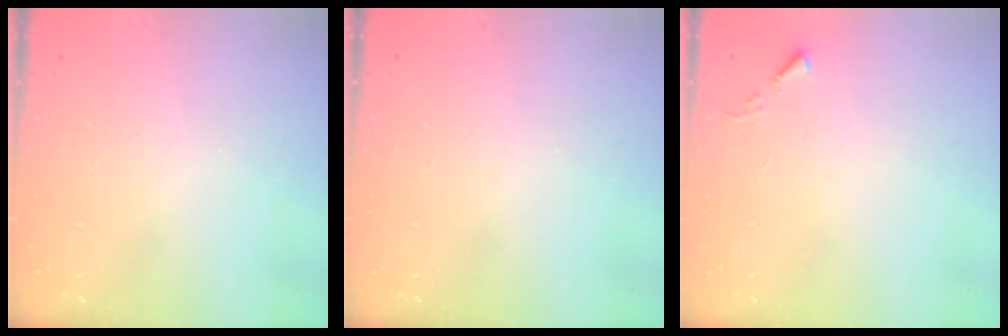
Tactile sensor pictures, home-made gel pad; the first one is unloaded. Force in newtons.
{"total": 0.0}
{"total": 4.0, "press": 3.9, "slide": 0.5}